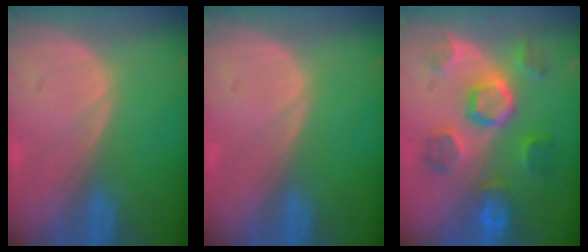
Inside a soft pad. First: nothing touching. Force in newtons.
{"total": 0.0}
{"total": 8.7, "press": 8.7, "slide": 0.1}